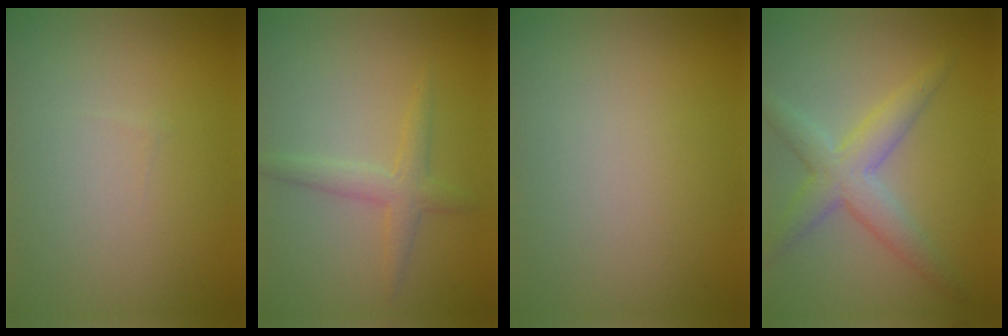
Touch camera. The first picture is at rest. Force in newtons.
{"total": 2.3, "press": 2.3, "slide": 0.1}
{"total": 0.0}
{"total": 4.3, "press": 4.3, "slide": 0.1}